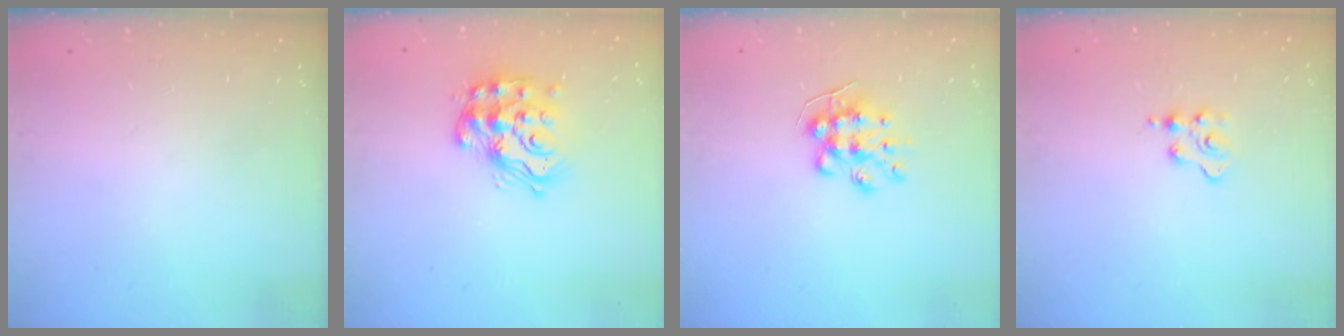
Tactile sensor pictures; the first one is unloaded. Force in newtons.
{"total": 15.4, "press": 15.4, "slide": 1.0}
{"total": 9.0, "press": 9.0, "slide": 0.1}
{"total": 2.9, "press": 2.9, "slide": 0.4}